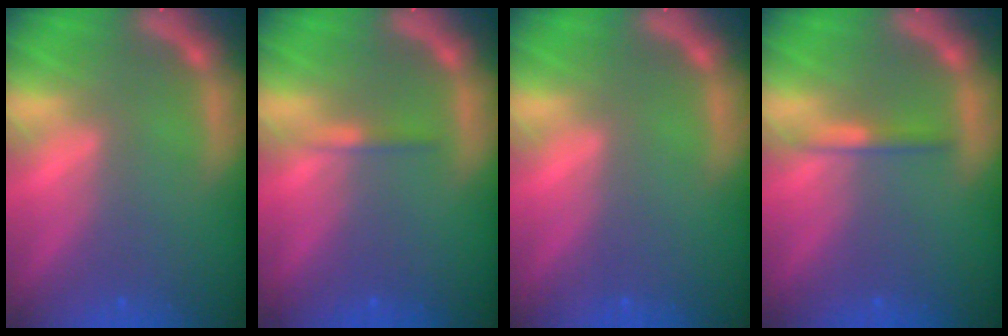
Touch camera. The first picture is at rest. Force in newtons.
{"total": 0.9}
{"total": 0.0}
{"total": 1.4}